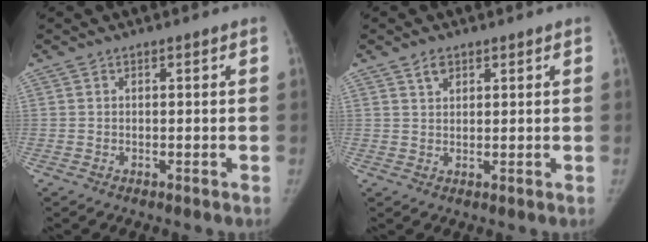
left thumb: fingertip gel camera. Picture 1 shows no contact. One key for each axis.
{"total": 2.3, "fx": 1.5, "fy": 1.3, "fz": 1.0, "tx": -0.011, "ty": -0.007, "tz": 0.029}